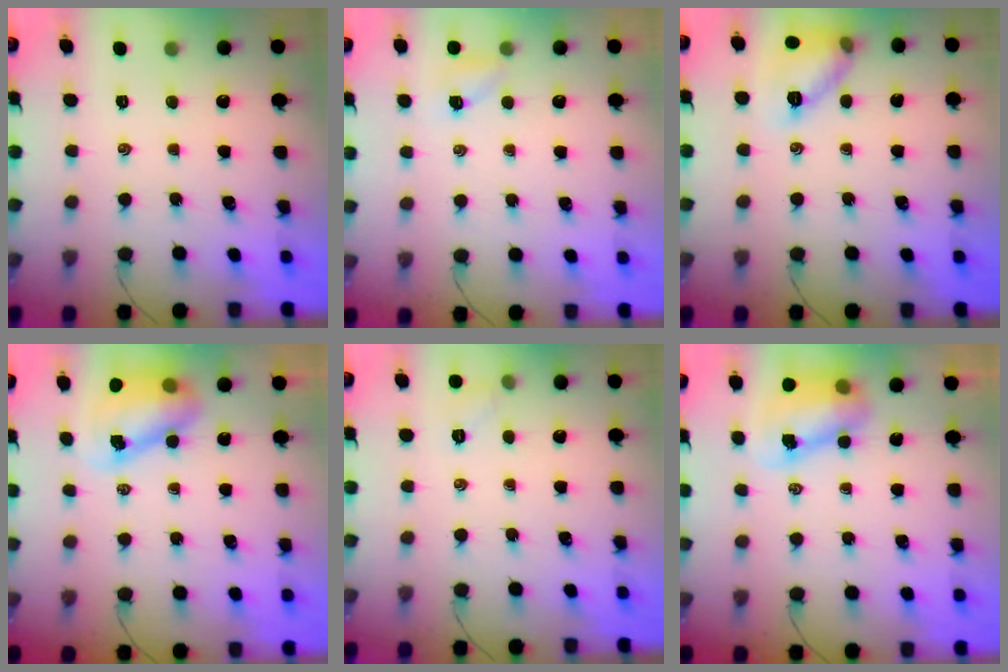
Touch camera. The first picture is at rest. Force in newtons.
{"total": 3.9, "press": 3.7, "slide": 1.2}
{"total": 11.2, "press": 11.1, "slide": 1.3}
{"total": 9.5, "press": 9.3, "slide": 2.0}
{"total": 5.0, "press": 4.7, "slide": 1.5}
{"total": 8.0, "press": 7.8, "slide": 1.5}